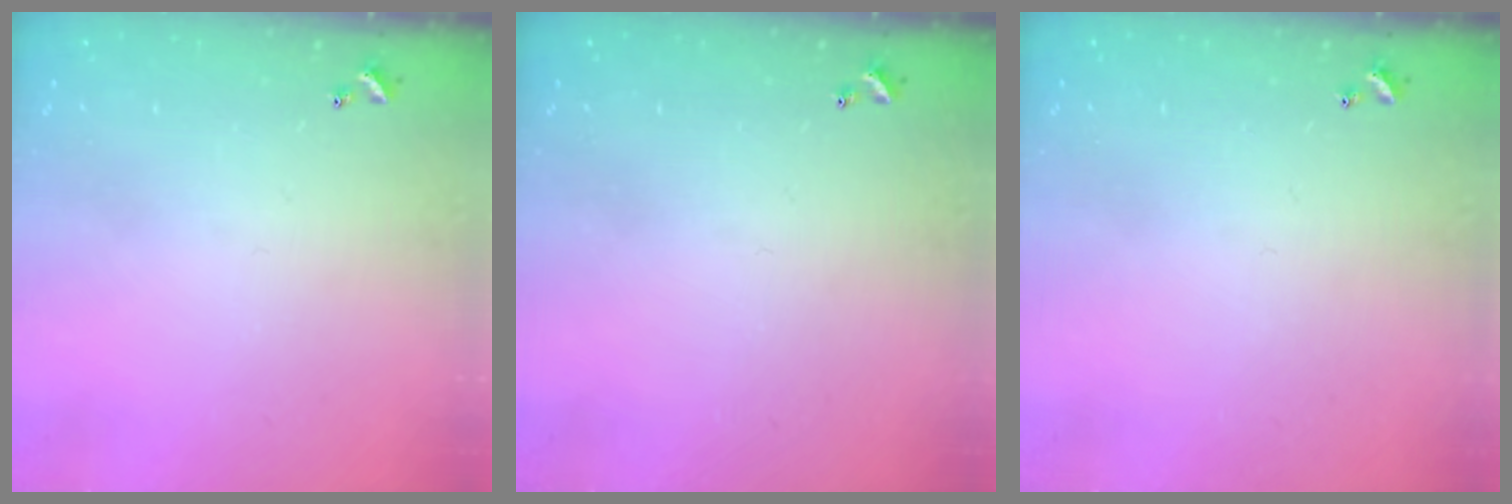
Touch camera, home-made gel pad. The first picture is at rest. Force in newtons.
{"total": 0.0}
{"total": 0.0}